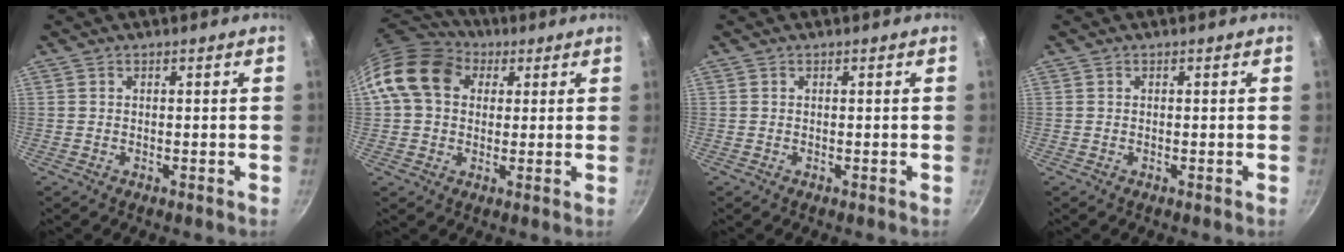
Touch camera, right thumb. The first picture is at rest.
{"total": 13.8, "force": [3.7, 10.7, 7.9], "torque": [-0.125, 0.024, 0.048]}
{"total": 0.0}
{"total": 0.0}